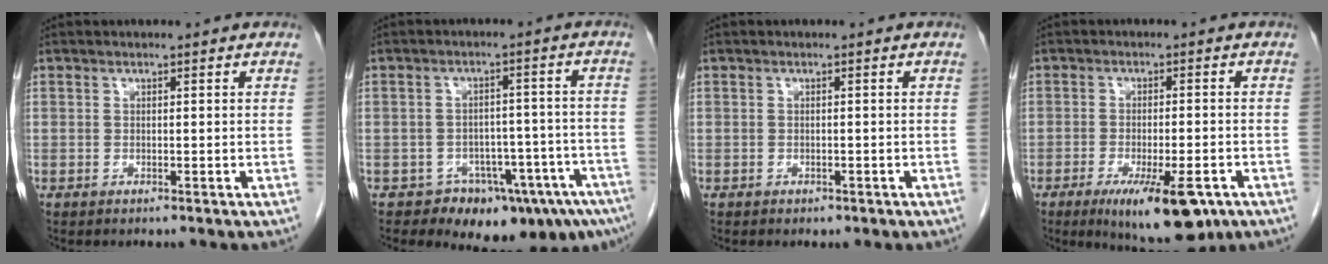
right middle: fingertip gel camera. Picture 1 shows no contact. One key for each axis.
{"total": 11.4, "fx": -8.4, "fy": 4.7, "fz": 6.2, "tx": -0.053, "ty": 0.033, "tz": -0.113}
{"total": 1.2, "fx": -0.7, "fy": 0.7, "fz": 0.6, "tx": -0.014, "ty": -0.001, "tz": -0.003}
{"total": 11.7, "fx": -6.6, "fy": 2.8, "fz": 9.2, "tx": -0.133, "ty": -0.020, "tz": -0.092}